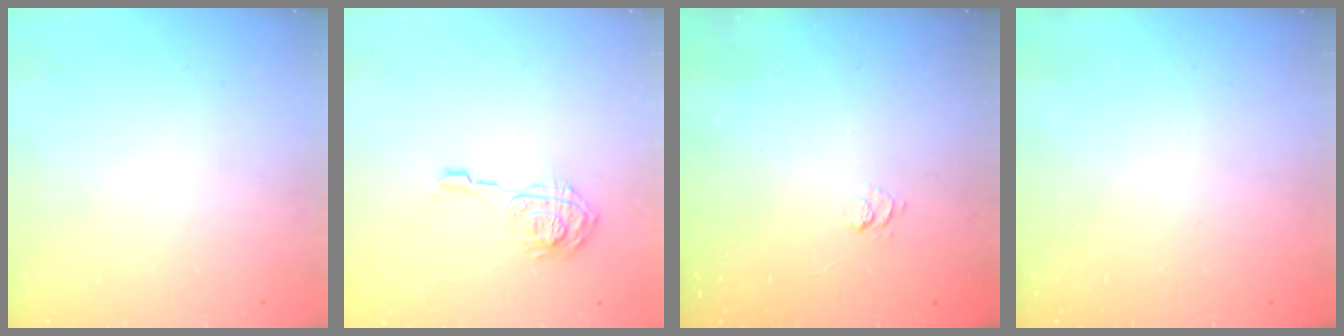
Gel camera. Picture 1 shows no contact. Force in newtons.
{"total": 9.7, "press": 9.7, "slide": 0.5}
{"total": 2.5, "press": 2.0, "slide": 1.4}
{"total": 2.6, "press": 2.5, "slide": 0.9}